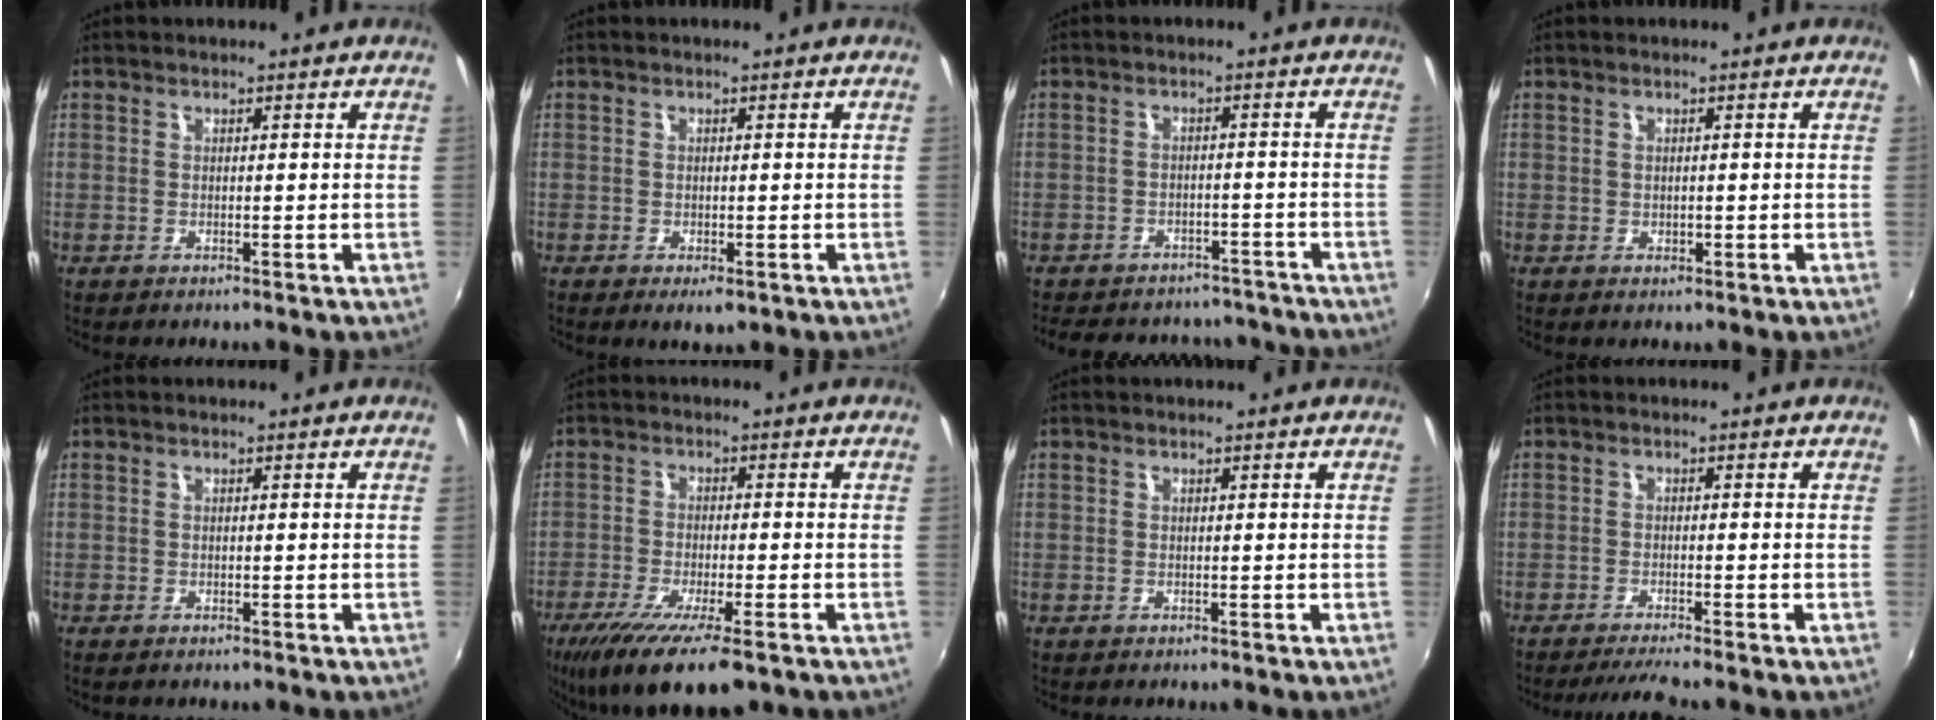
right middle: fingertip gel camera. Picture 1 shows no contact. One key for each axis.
{"total": 2.2, "fx": -1.0, "fy": 1.1, "fz": 1.7, "tx": -0.031, "ty": -0.010, "tz": -0.012}
{"total": 15.9, "fx": -13.5, "fy": 6.7, "fz": 5.2, "tx": -0.121, "ty": 0.015, "tz": -0.170}
{"total": 0.6, "fx": 0.0, "fy": 0.6, "fz": 0.2, "tx": 0.001, "ty": -0.002, "tz": 0.000}
{"total": 0.0}
{"total": 13.3, "fx": -8.5, "fy": 2.8, "fz": 9.8, "tx": -0.198, "ty": -0.050, "tz": -0.144}
{"total": 0.0}
{"total": 4.1, "fx": -3.6, "fy": -0.9, "fz": 1.8, "tx": -0.045, "ty": -0.007, "tz": -0.062}